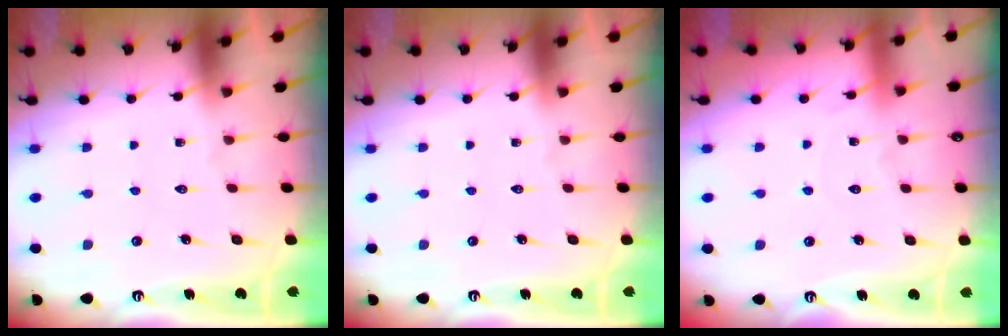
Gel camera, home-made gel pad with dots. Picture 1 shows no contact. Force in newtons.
{"total": 0.0}
{"total": 2.8, "press": 2.8, "slide": 0.4}